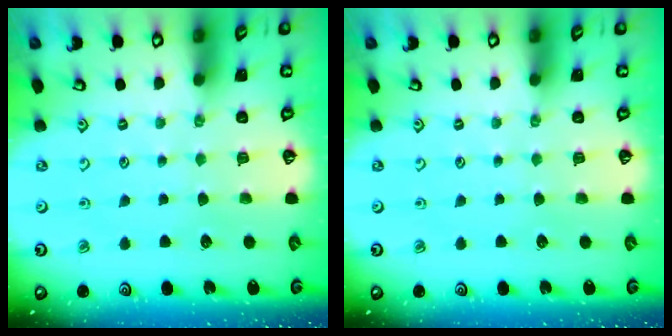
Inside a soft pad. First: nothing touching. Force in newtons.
{"total": 0.0}